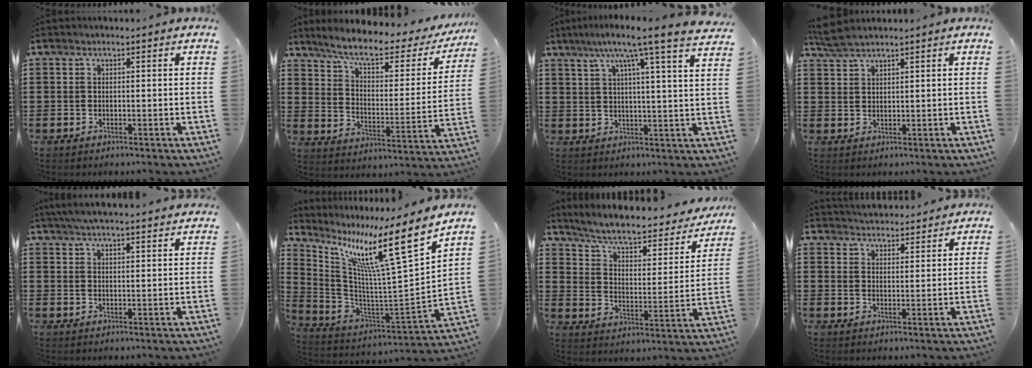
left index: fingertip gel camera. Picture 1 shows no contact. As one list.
[{"total": 7.7, "force": [5.9, 1.3, 4.7], "torque": [-0.105, -0.031, 0.096]}, {"total": 8.9, "force": [6.5, -0.7, 6.0], "torque": [-0.123, -0.029, 0.099]}, {"total": 3.0, "force": [2.6, 0.4, 1.4], "torque": [-0.035, 0.000, 0.050]}, {"total": 4.4, "force": [4.2, -0.3, 1.3], "torque": [-0.037, -0.013, 0.076]}, {"total": 14.9, "force": [9.1, 1.1, 11.7], "torque": [-0.220, -0.069, 0.132]}, {"total": 6.4, "force": [5.4, 0.8, 3.4], "torque": [-0.088, -0.034, 0.087]}, {"total": 3.7, "force": [3.7, -0.1, 0.0], "torque": [-0.012, -0.020, 0.068]}]